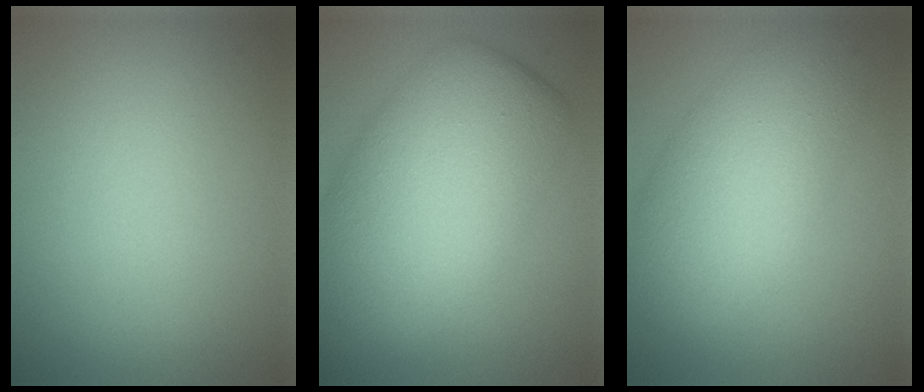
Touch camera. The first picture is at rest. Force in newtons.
{"total": 11.1, "press": 11.1, "slide": 0.5}
{"total": 6.5, "press": 6.5, "slide": 0.1}